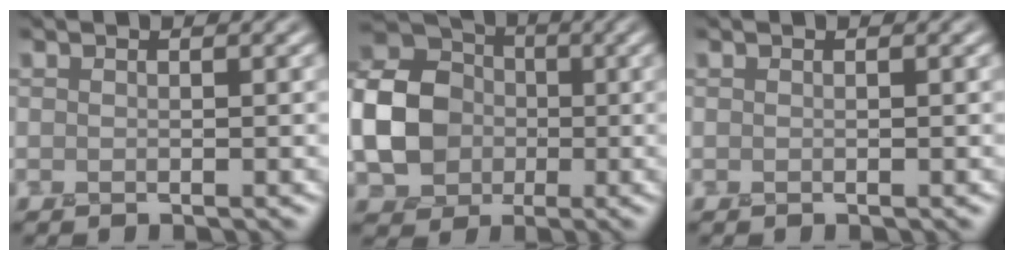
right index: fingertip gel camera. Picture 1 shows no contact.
{"total": 10.0, "force": [-0.7, 8.3, 5.7], "torque": [-0.127, -0.003, -0.026]}
{"total": 0.0}